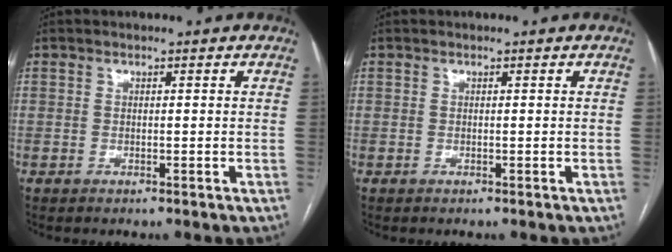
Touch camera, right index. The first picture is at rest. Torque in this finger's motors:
{"motor_torque": [0.00, 0.00, 0.00, 0.00]}